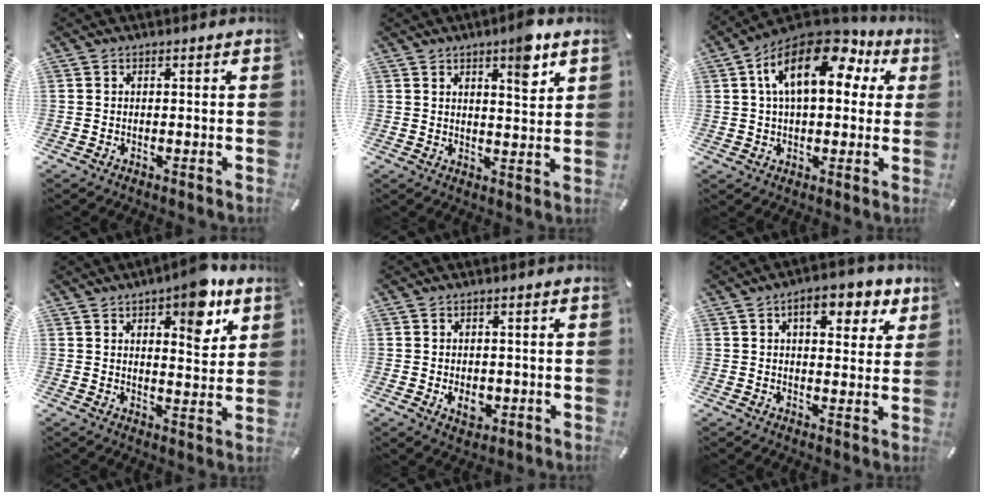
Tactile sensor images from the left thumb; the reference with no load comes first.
{"total": 7.2, "force": [4.8, 2.2, 5.0], "torque": [-0.060, -0.030, 0.074]}
{"total": 17.8, "force": [6.7, 9.4, 13.6], "torque": [-0.237, -0.021, 0.108]}
{"total": 10.0, "force": [6.1, 4.3, 6.7], "torque": [-0.077, -0.033, 0.098]}
{"total": 4.3, "force": [-0.8, 3.2, 2.8], "torque": [-0.045, -0.006, -0.018]}
{"total": 8.9, "force": [4.7, 4.7, 5.8], "torque": [-0.072, -0.013, 0.073]}